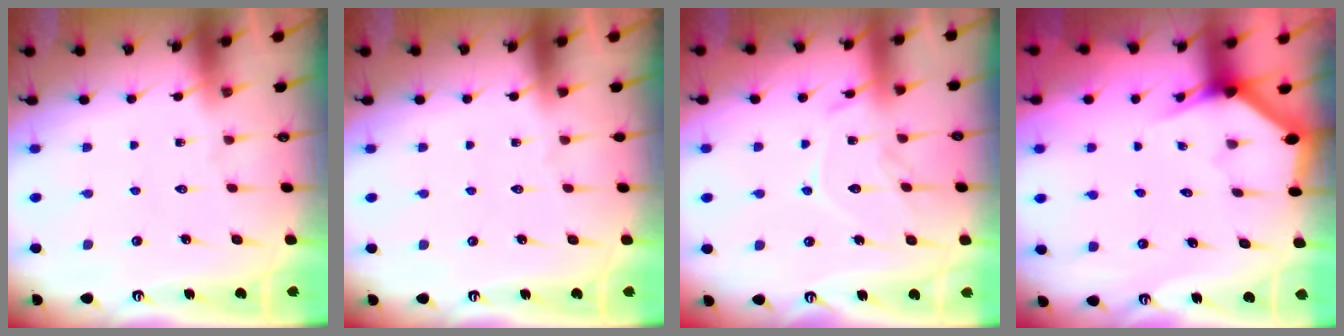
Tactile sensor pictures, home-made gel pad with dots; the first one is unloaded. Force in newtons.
{"total": 0.0}
{"total": 12.2, "press": 12.1, "slide": 0.8}
{"total": 3.0, "press": 3.0, "slide": 0.1}